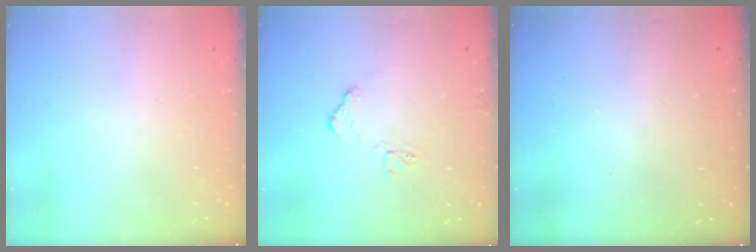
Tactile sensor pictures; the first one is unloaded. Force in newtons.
{"total": 8.3, "press": 8.3, "slide": 0.3}
{"total": 3.4, "press": 3.4, "slide": 0.1}